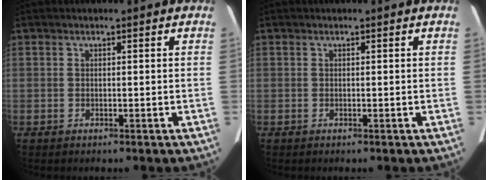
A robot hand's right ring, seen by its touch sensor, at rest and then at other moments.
{"total": 0.0}